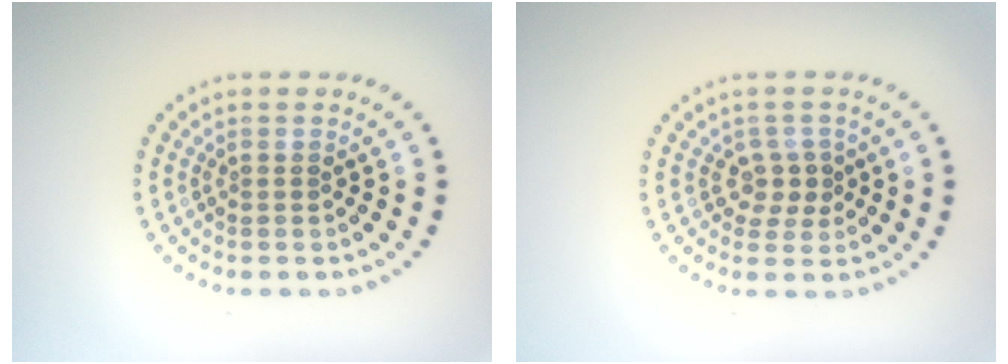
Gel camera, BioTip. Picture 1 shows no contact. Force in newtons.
{"total": 2.1, "press": 1.9, "slide": 1.0}